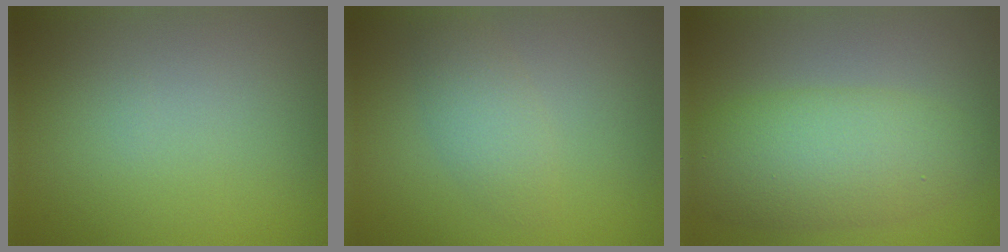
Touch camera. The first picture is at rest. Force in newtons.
{"total": 2.3, "press": 2.3, "slide": 0.2}
{"total": 6.0, "press": 6.0, "slide": 0.1}